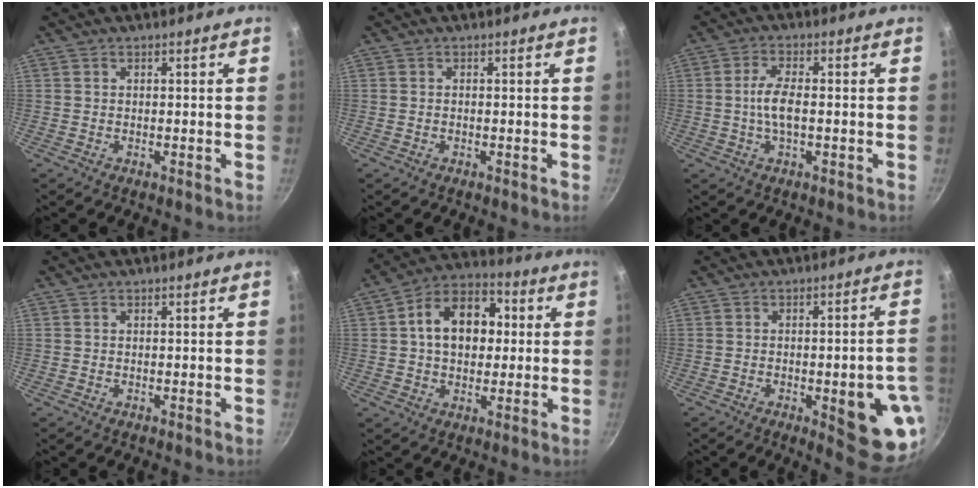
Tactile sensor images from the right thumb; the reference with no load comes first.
{"total": 0.0}
{"total": 5.5, "force": [-0.4, 2.0, 5.1], "torque": [-0.107, 0.009, -0.014]}
{"total": 0.0}
{"total": 14.1, "force": [1.9, 10.0, 9.8], "torque": [-0.115, 0.024, 0.015]}
{"total": 14.2, "force": [-3.9, 4.4, 13.0], "torque": [-0.123, 0.011, -0.044]}